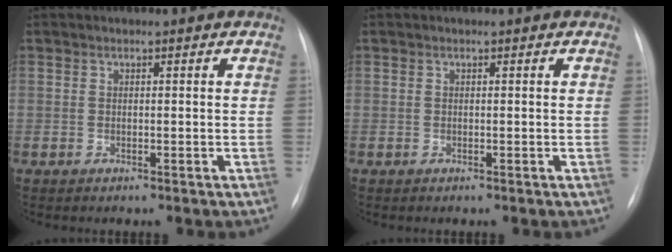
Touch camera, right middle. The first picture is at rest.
{"total": 0.0}